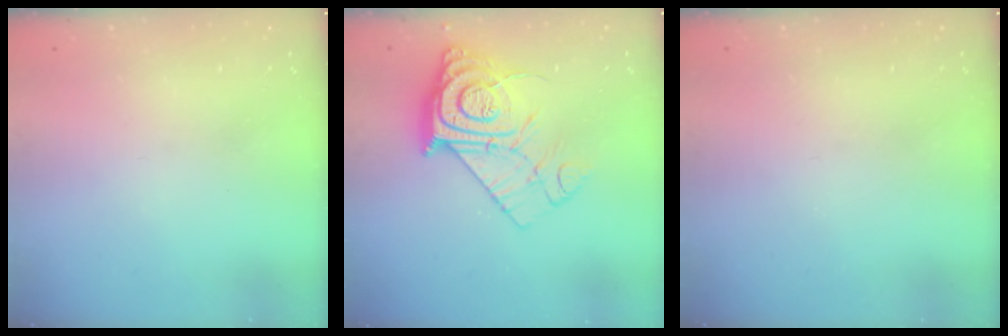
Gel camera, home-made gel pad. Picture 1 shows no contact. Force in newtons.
{"total": 14.9, "press": 14.8, "slide": 1.0}
{"total": 0.0}